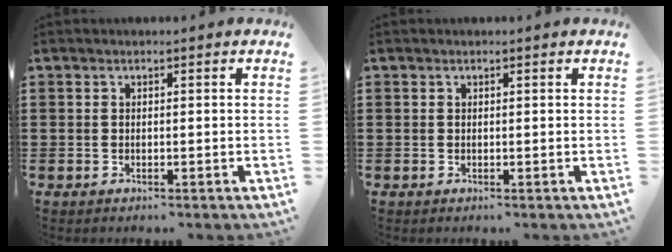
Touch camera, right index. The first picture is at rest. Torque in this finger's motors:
{"motor_torque": [-0.26, 0.36, 0.00, 0.00]}